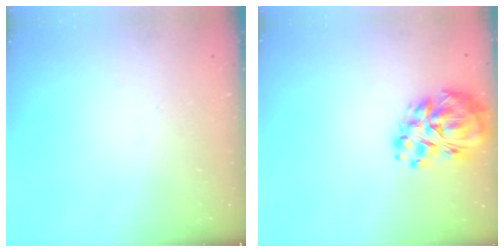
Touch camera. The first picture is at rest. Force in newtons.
{"total": 14.8, "press": 14.1, "slide": 4.6}